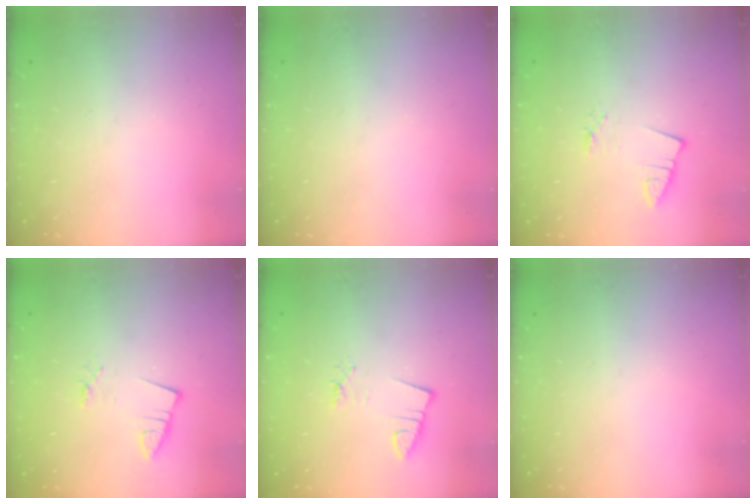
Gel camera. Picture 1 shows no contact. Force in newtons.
{"total": 0.0}
{"total": 1.2, "press": 1.2, "slide": 0.1}
{"total": 1.4, "press": 1.4, "slide": 0.1}
{"total": 1.1, "press": 1.1, "slide": 0.1}
{"total": 0.0}